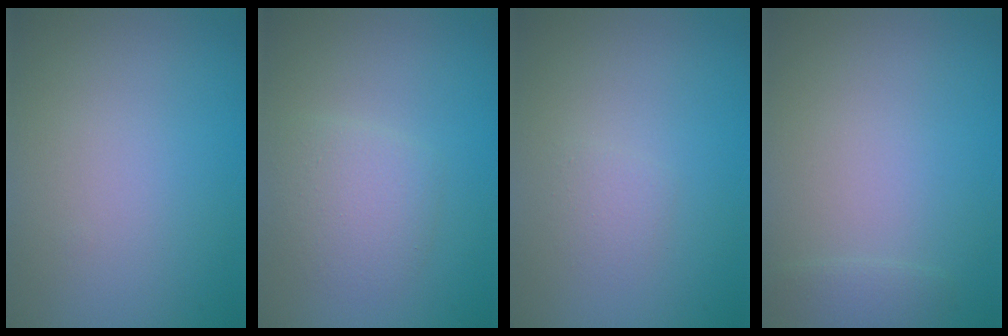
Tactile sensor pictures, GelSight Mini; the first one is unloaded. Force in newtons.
{"total": 2.6, "press": 2.6, "slide": 0.1}
{"total": 1.1, "press": 1.0, "slide": 0.1}
{"total": 1.0, "press": 1.0, "slide": 0.1}